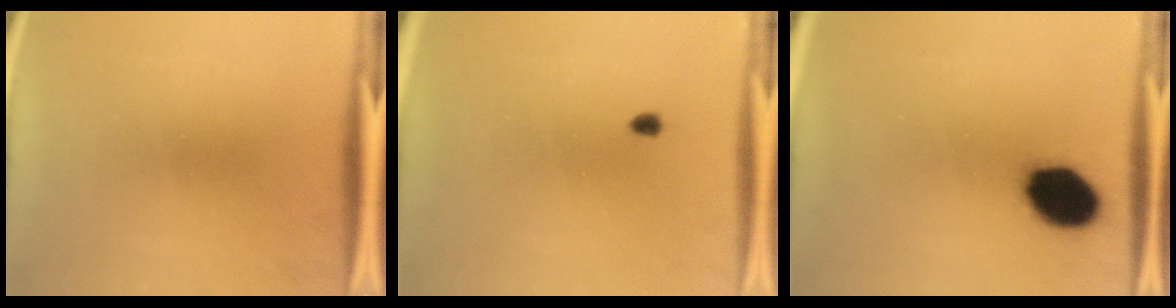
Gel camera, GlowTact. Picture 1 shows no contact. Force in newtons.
{"total": 1.7}
{"total": 13.6}